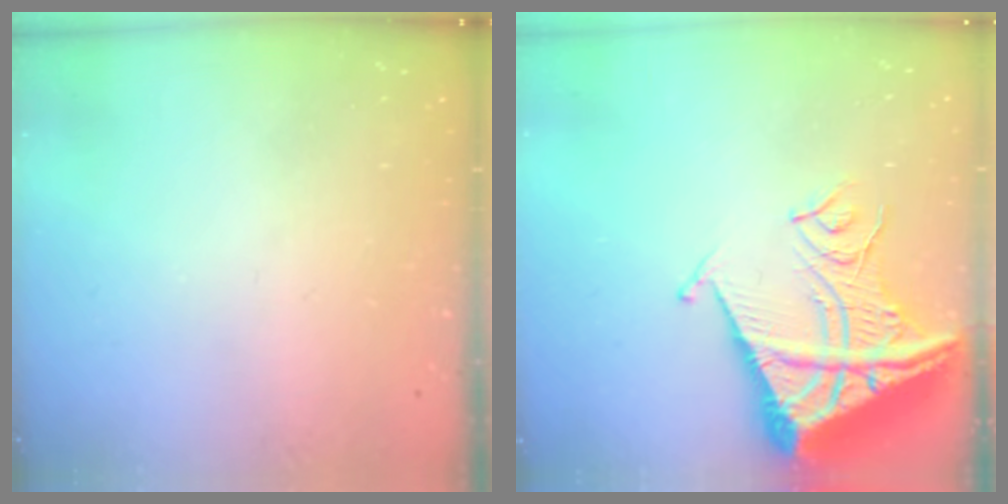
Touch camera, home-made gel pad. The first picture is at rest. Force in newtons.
{"total": 16.6, "press": 16.4, "slide": 2.0}